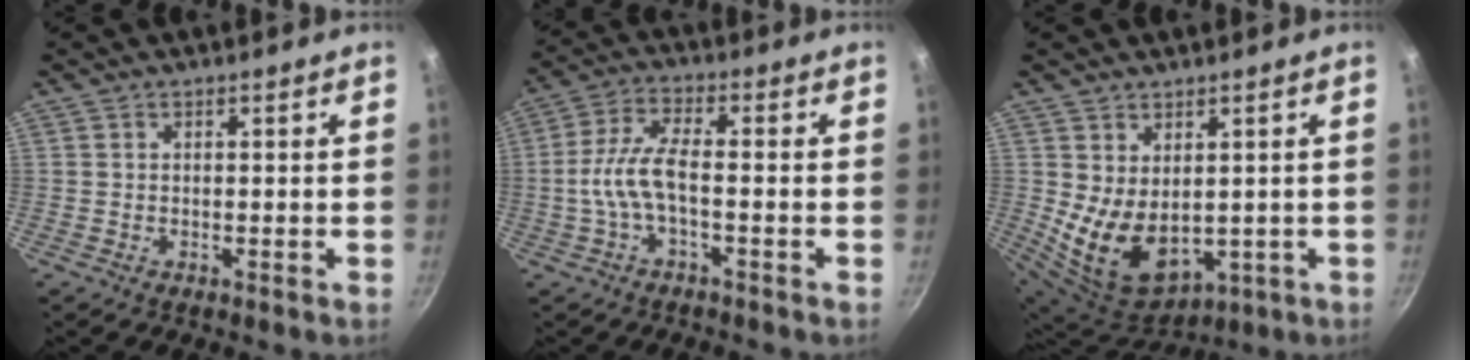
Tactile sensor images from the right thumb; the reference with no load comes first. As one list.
[{"total": 7.3, "force": [-1.9, 2.5, 6.6], "torque": [-0.149, 0.026, -0.047]}, {"total": 11.9, "force": [0.8, 8.0, 8.8], "torque": [-0.133, -0.034, 0.046]}]